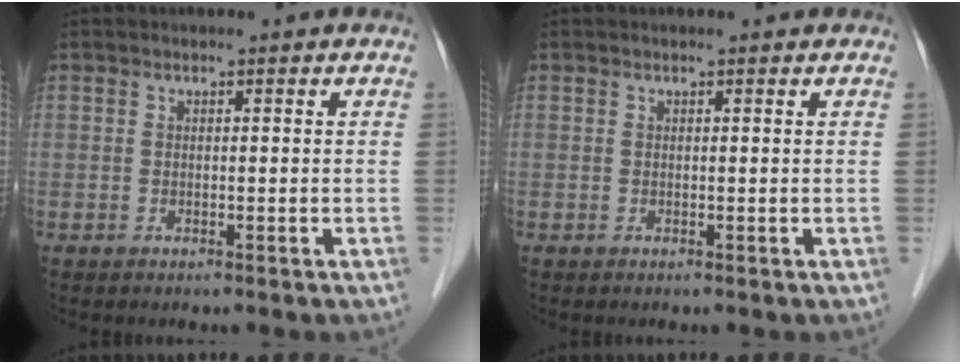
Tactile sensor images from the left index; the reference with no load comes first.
{"total": 0.0}